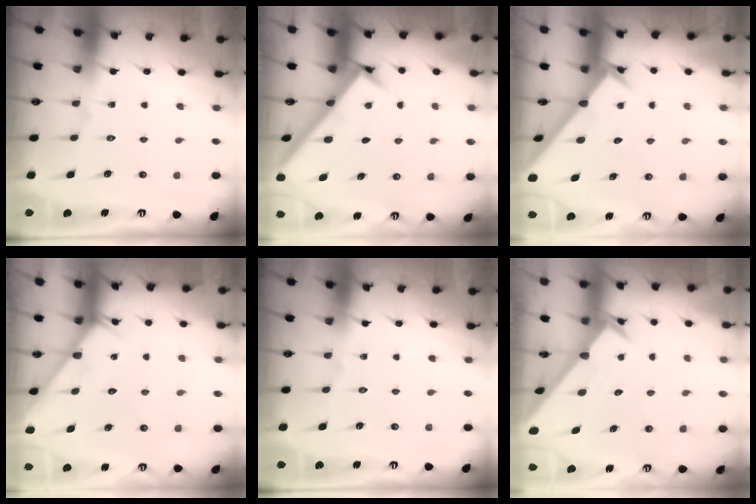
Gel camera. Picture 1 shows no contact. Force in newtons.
{"total": 2.9, "press": 2.9, "slide": 0.1}
{"total": 2.1, "press": 2.1, "slide": 0.2}
{"total": 4.5, "press": 4.5, "slide": 0.4}
{"total": 0.0}
{"total": 2.2, "press": 2.2, "slide": 0.1}